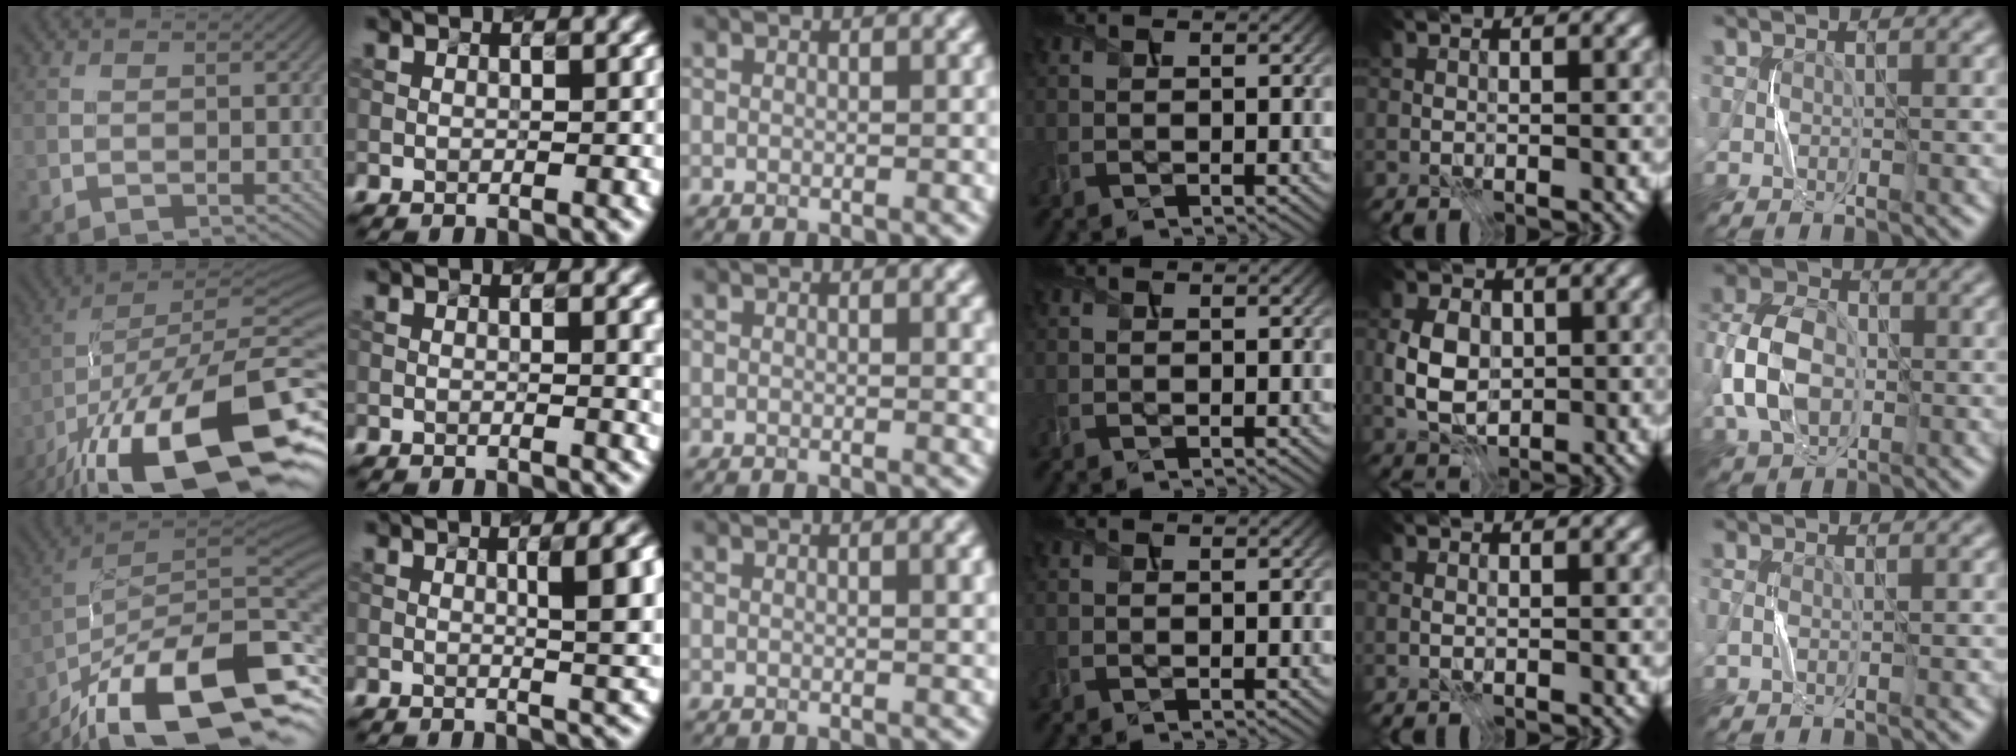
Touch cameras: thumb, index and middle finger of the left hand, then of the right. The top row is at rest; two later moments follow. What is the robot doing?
{"motion": "press", "object": "syringe"}